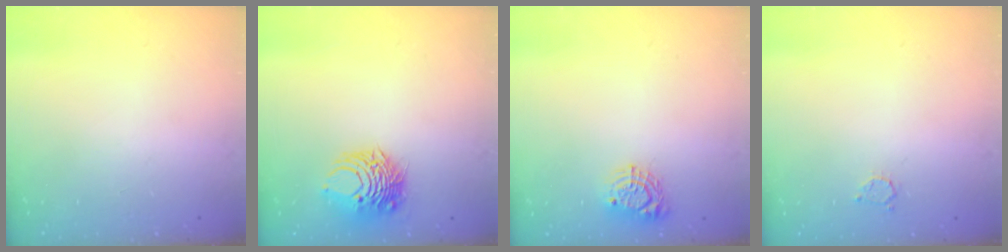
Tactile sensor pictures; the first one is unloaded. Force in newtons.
{"total": 8.2, "press": 8.2, "slide": 0.7}
{"total": 8.1, "press": 8.1, "slide": 0.5}
{"total": 2.5, "press": 2.5, "slide": 0.4}